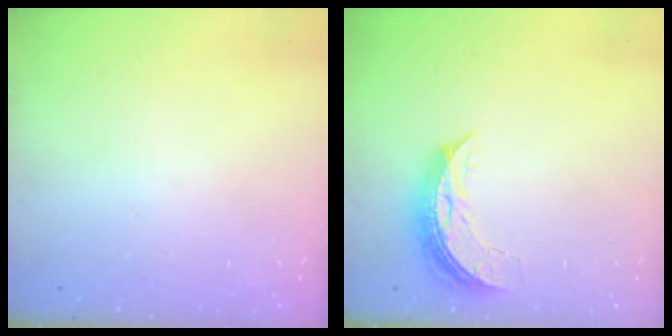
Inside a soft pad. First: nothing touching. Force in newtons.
{"total": 7.4, "press": 7.4, "slide": 0.6}